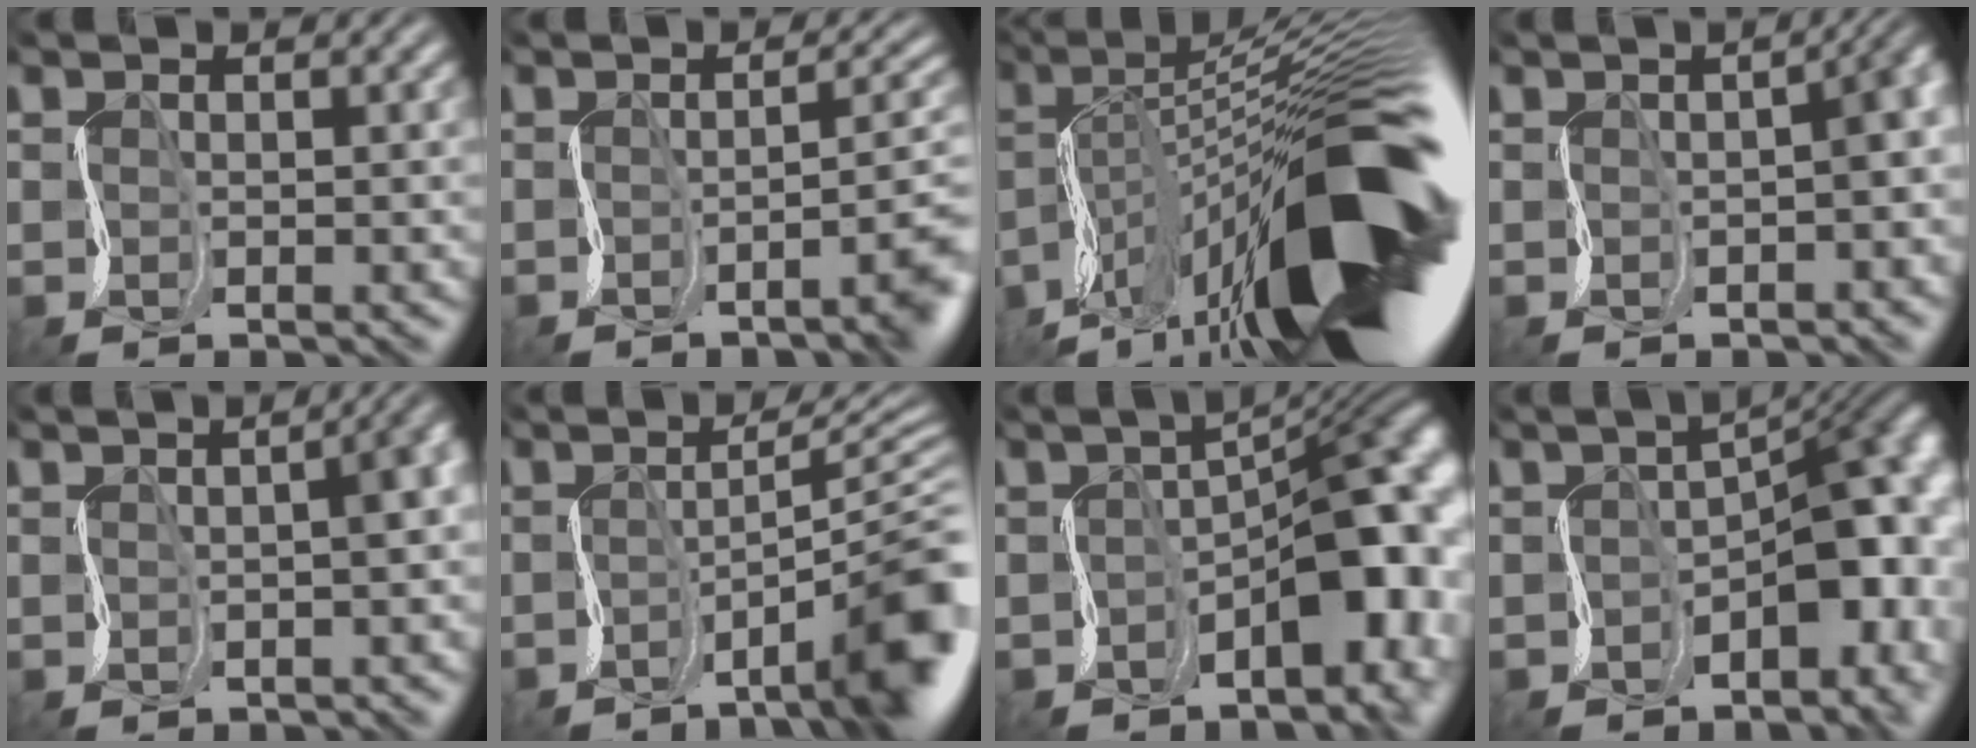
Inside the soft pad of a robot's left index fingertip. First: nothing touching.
{"total": 5.6, "force": [-1.3, 1.3, 5.3], "torque": [-0.044, -0.004, -0.023]}
{"total": 18.4, "force": [-5.0, 6.5, 16.4], "torque": [-0.235, 0.022, -0.112]}
{"total": 7.0, "force": [-0.3, 3.1, 6.2], "torque": [-0.047, 0.007, -0.003]}
{"total": 9.6, "force": [0.9, 5.0, 8.1], "torque": [-0.051, 0.031, -0.018]}
{"total": 8.7, "force": [-2.8, 1.6, 8.1], "torque": [-0.085, 0.010, -0.049]}
{"total": 11.3, "force": [-1.6, 5.3, 9.9], "torque": [-0.094, 0.012, -0.027]}
{"total": 9.5, "force": [-1.1, 5.0, 8.0], "torque": [-0.077, 0.011, -0.021]}